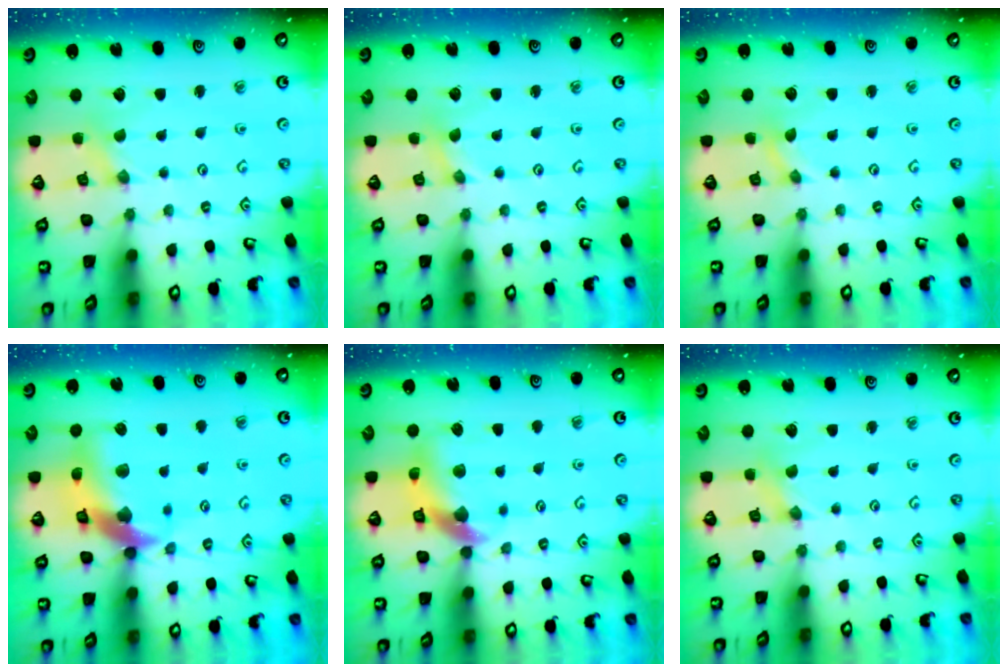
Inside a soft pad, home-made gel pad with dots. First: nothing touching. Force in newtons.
{"total": 0.8, "press": 0.8, "slide": 0.2}
{"total": 0.0}
{"total": 16.6, "press": 16.5, "slide": 2.2}
{"total": 10.3, "press": 10.1, "slide": 1.6}
{"total": 1.6, "press": 1.5, "slide": 0.3}